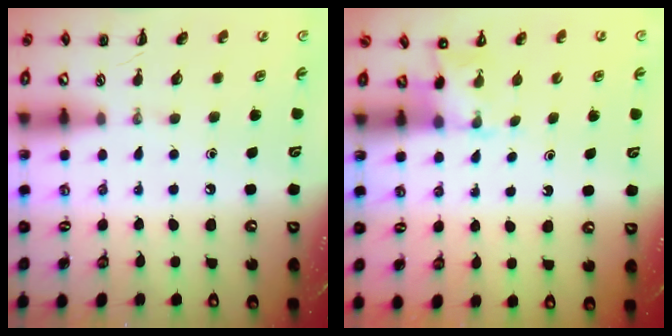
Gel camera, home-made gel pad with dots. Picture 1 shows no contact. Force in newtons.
{"total": 3.0, "press": 2.8, "slide": 1.0}